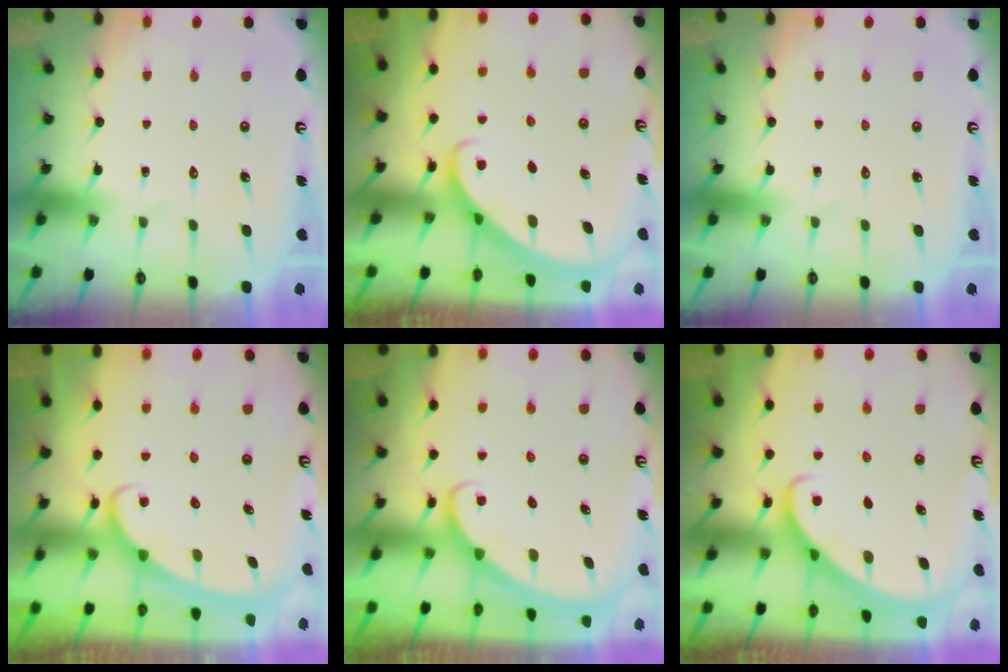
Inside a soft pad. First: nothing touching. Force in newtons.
{"total": 2.7, "press": 2.7, "slide": 0.2}
{"total": 0.0}
{"total": 2.3, "press": 2.3, "slide": 0.3}
{"total": 1.8, "press": 1.8, "slide": 0.1}
{"total": 2.7, "press": 2.7, "slide": 0.2}